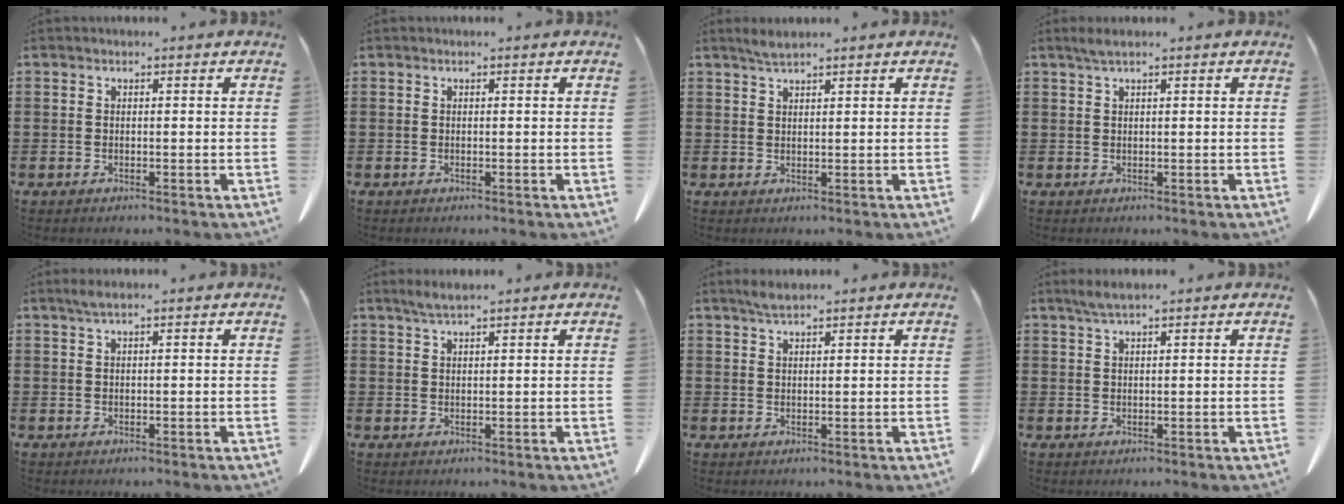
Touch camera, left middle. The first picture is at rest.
{"total": 0.0}
{"total": 1.8, "force": [1.5, 0.2, 0.9], "torque": [-0.021, 0.001, 0.027]}
{"total": 1.4, "force": [0.9, 0.1, 1.0], "torque": [-0.022, 0.001, 0.016]}
{"total": 1.2, "force": [0.6, 0.1, 1.0], "torque": [-0.021, 0.001, 0.011]}
{"total": 2.0, "force": [1.6, 0.2, 1.2], "torque": [-0.026, 0.002, 0.028]}
{"total": 2.1, "force": [1.7, 0.5, 1.1], "torque": [-0.026, 0.004, 0.030]}
{"total": 2.1, "force": [1.5, 0.2, 1.4], "torque": [-0.030, 0.002, 0.027]}